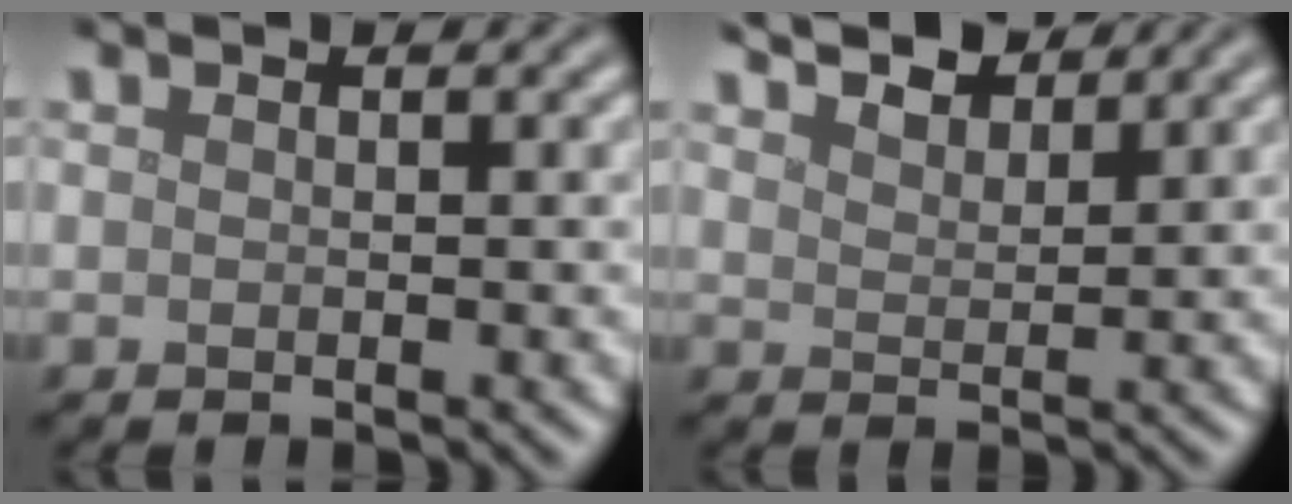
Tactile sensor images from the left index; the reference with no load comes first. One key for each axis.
{"total": 5.3, "fx": 4.7, "fy": 1.5, "fz": 2.0, "tx": -0.035, "ty": 0.008, "tz": 0.063}